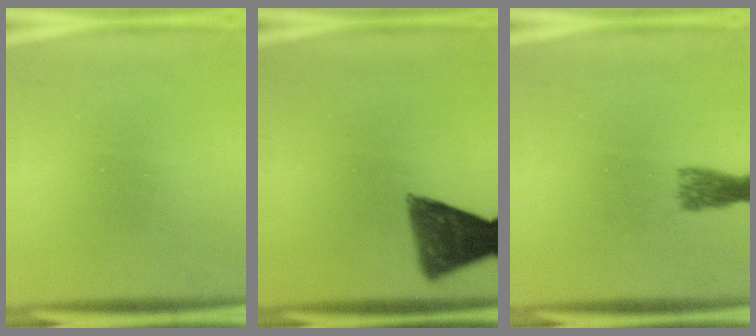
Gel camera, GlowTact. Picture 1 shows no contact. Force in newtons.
{"total": 8.6}
{"total": 2.7}